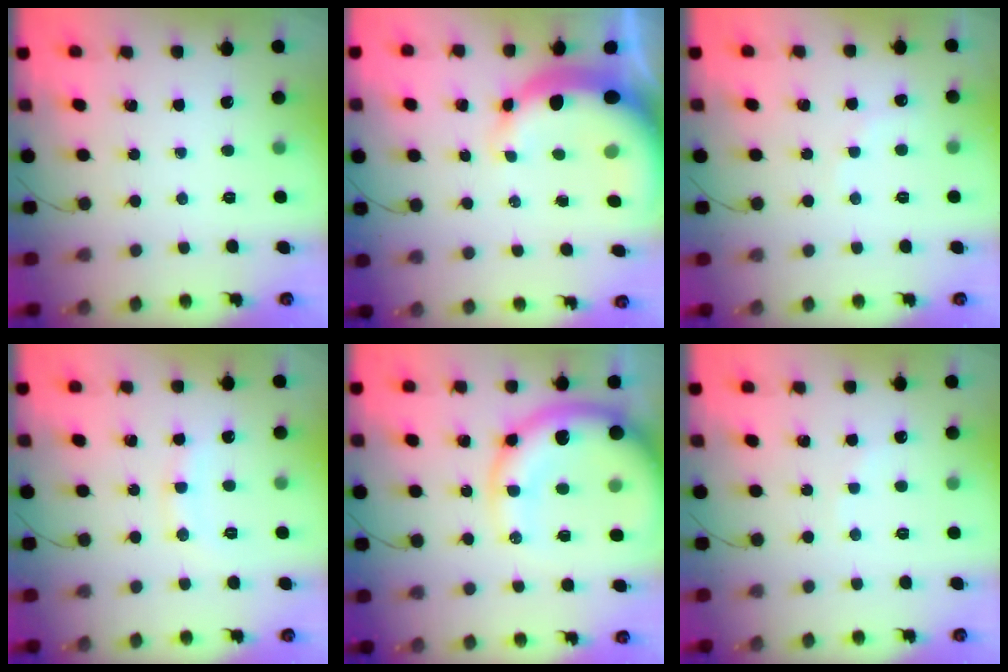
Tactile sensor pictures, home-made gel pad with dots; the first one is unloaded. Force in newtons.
{"total": 11.6, "press": 11.3, "slide": 2.7}
{"total": 6.4, "press": 6.2, "slide": 1.4}
{"total": 7.3, "press": 7.2, "slide": 0.9}
{"total": 21.1, "press": 20.5, "slide": 4.8}
{"total": 2.7, "press": 2.6, "slide": 0.5}